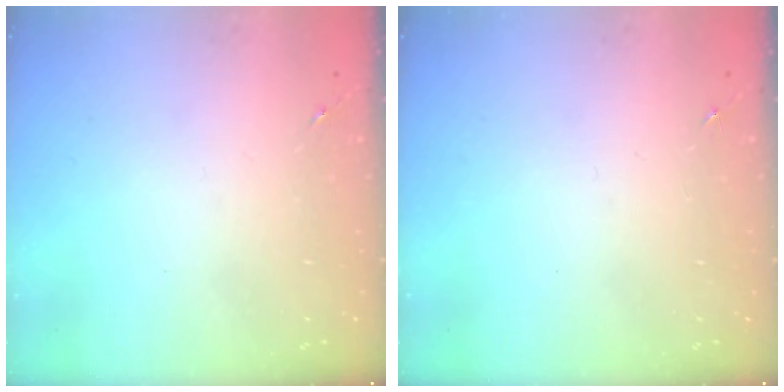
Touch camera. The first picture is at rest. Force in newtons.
{"total": 0.0}